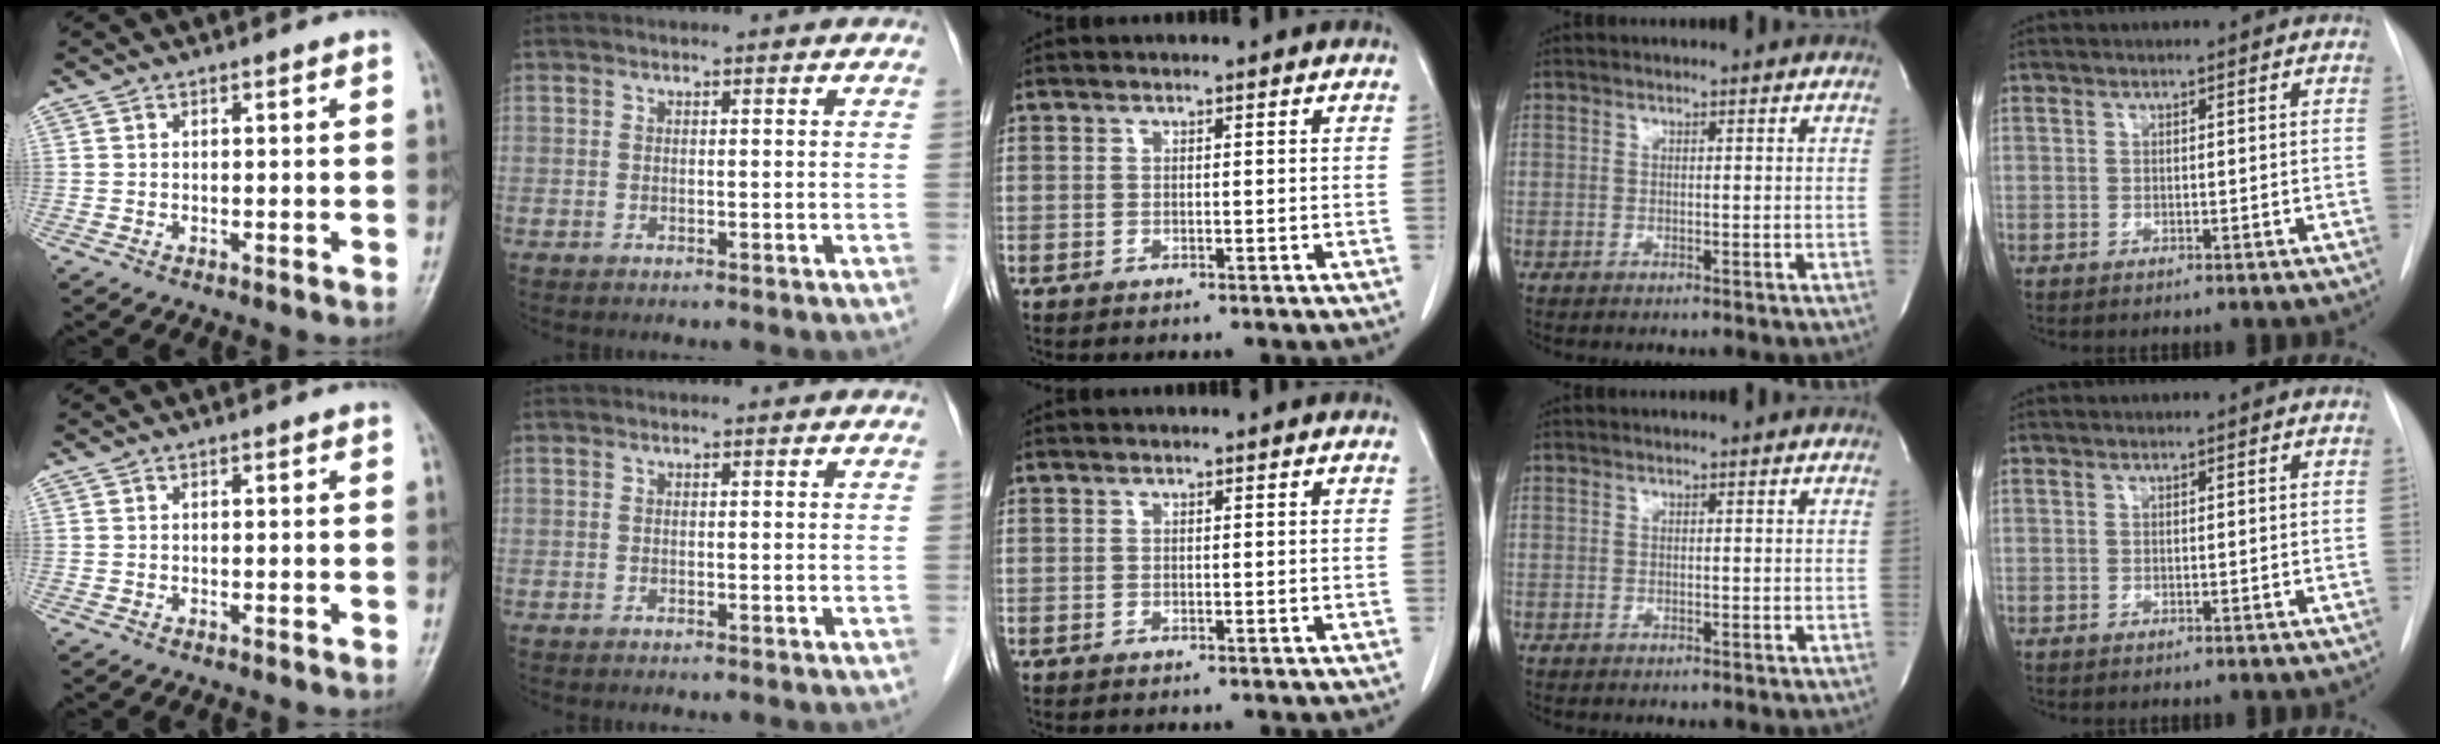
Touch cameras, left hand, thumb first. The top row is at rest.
{}